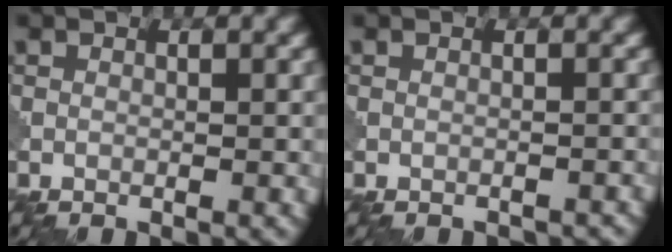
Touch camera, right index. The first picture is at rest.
{"total": 1.6, "force": [-1.6, 0.2, 0.1], "torque": [0.002, -0.001, -0.019]}